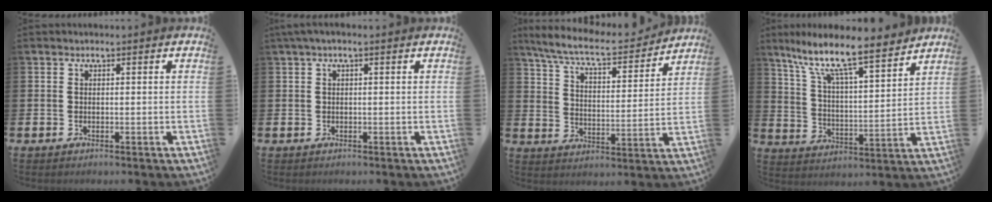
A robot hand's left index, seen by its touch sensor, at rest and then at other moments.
{"total": 1.0, "force": [0.3, 0.2, 1.0], "torque": [-0.019, 0.003, 0.004]}
{"total": 8.0, "force": [7.3, 1.1, 3.0], "torque": [-0.089, -0.049, 0.123]}
{"total": 10.2, "force": [8.8, 1.5, 4.9], "torque": [-0.115, -0.068, 0.143]}